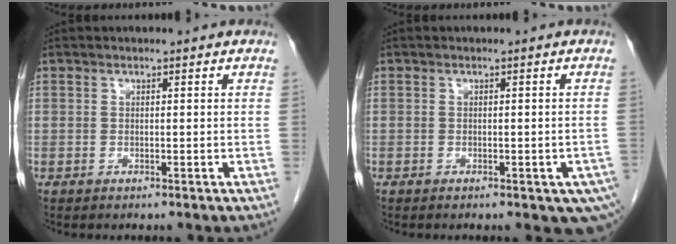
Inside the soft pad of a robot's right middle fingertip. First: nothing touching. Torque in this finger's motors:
{"motor_torque": [1.20, -0.94, 0.25, 0.05]}